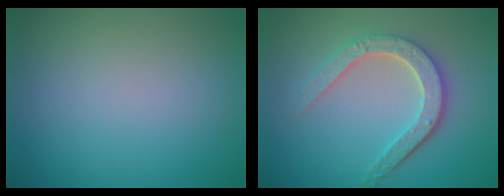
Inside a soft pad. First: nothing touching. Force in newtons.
{"total": 4.7, "press": 3.6, "slide": 3.0}